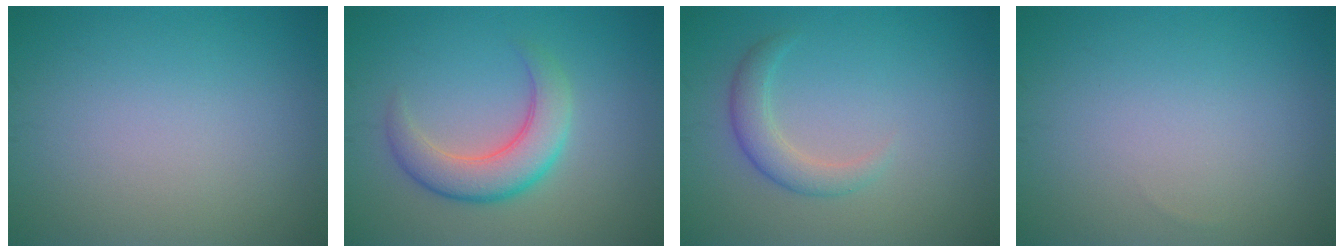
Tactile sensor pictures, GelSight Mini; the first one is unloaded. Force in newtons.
{"total": 4.7, "press": 4.7, "slide": 0.4}
{"total": 2.4, "press": 2.4, "slide": 0.1}
{"total": 0.0}